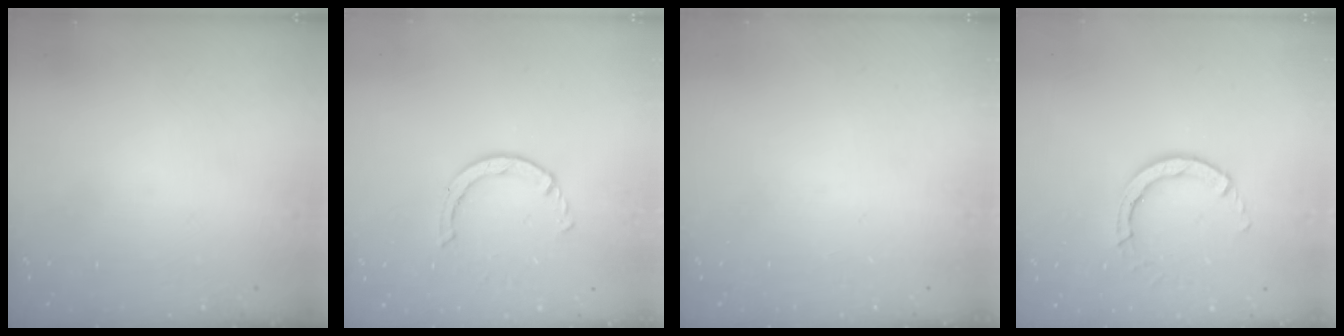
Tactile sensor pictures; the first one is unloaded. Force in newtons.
{"total": 2.2, "press": 2.2, "slide": 0.4}
{"total": 0.0}
{"total": 4.0, "press": 4.0, "slide": 0.4}